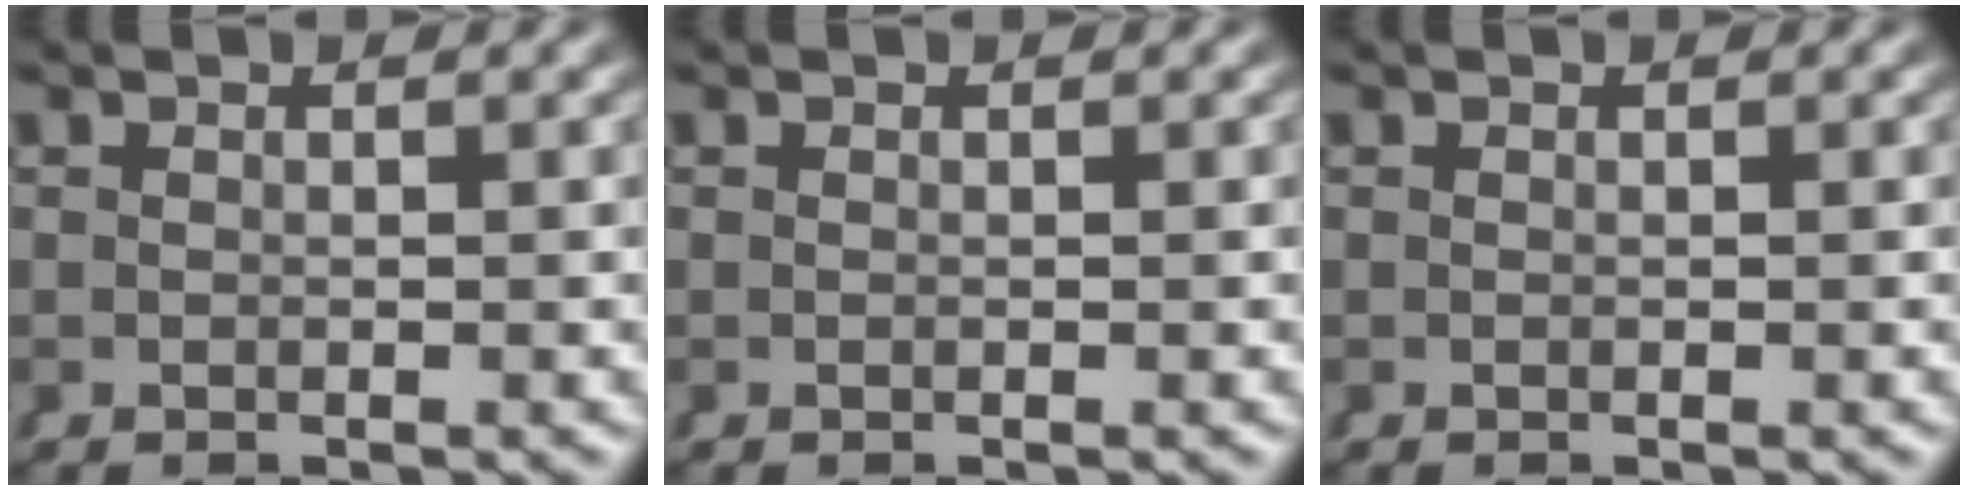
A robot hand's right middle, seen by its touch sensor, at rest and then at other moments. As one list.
[{"total": 0.0}, {"total": 0.0}]